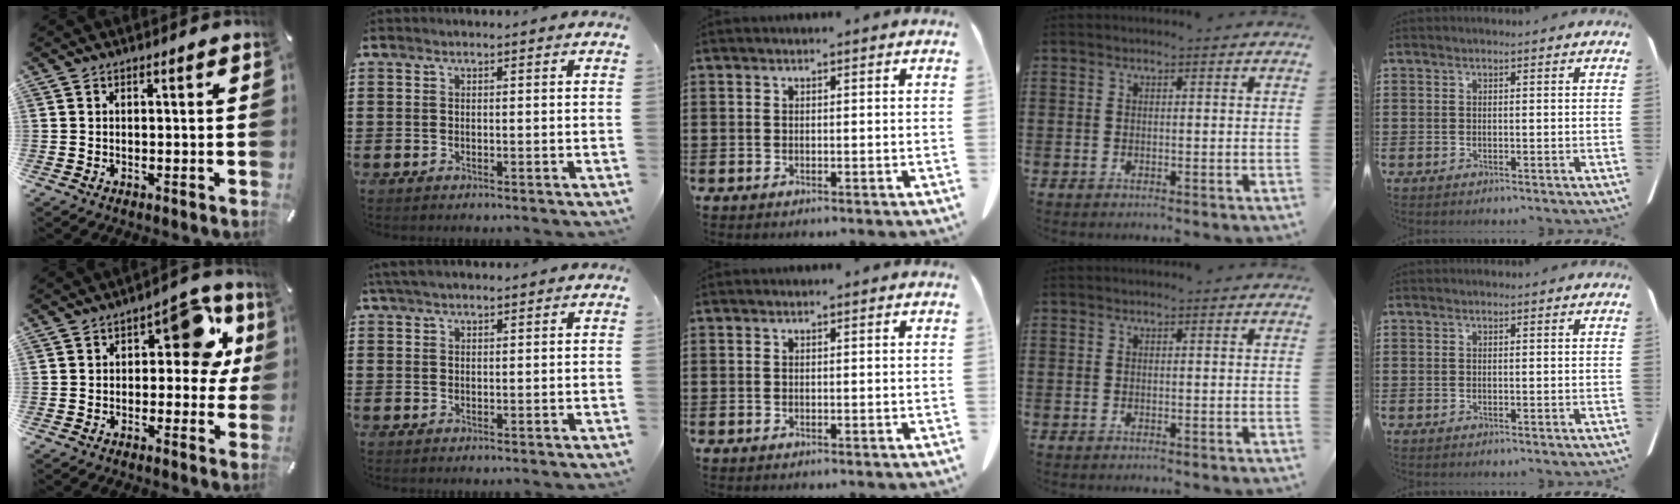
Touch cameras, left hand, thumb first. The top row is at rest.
{"thumb": {"total": 13.4, "force": [3.7, 7.4, 10.5], "torque": [-0.119, -0.013, 0.058]}, "index": {"total": 2.3, "force": [1.8, 0.6, 1.3], "torque": [-0.028, 0.004, 0.034]}}